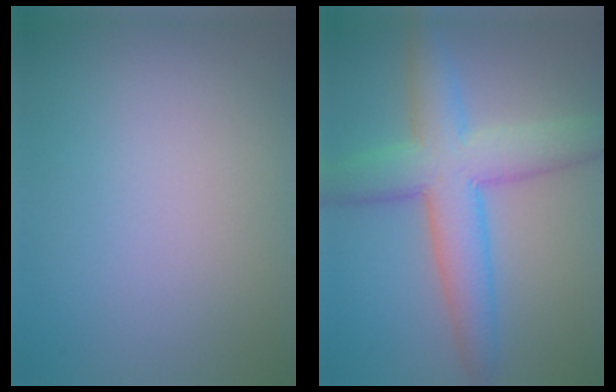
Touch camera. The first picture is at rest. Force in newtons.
{"total": 7.7, "press": 7.7, "slide": 0.4}